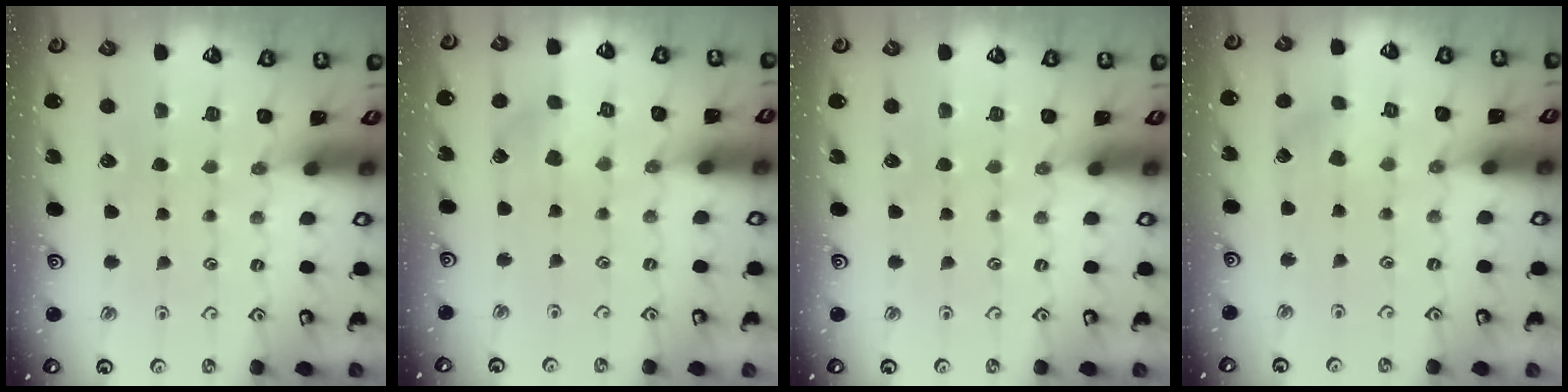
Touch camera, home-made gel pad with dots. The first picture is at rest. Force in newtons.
{"total": 3.5, "press": 3.5, "slide": 0.4}
{"total": 0.0}
{"total": 2.2, "press": 2.2, "slide": 0.2}